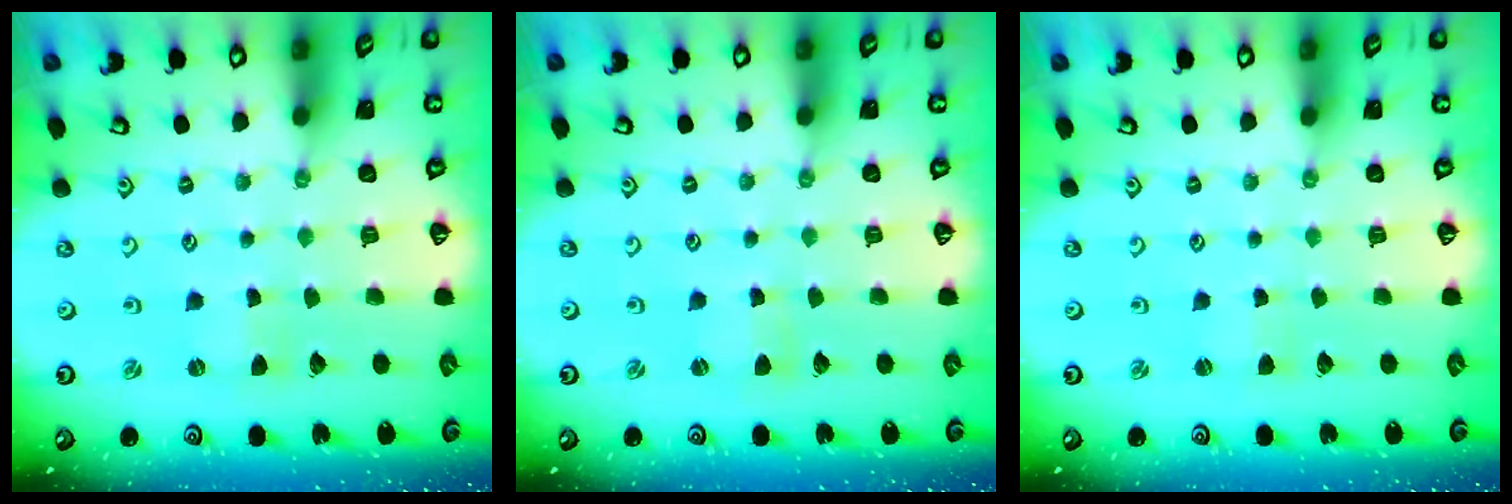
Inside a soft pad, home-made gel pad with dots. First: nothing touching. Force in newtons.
{"total": 0.8, "press": 0.8, "slide": 0.1}
{"total": 1.8, "press": 1.7, "slide": 0.3}